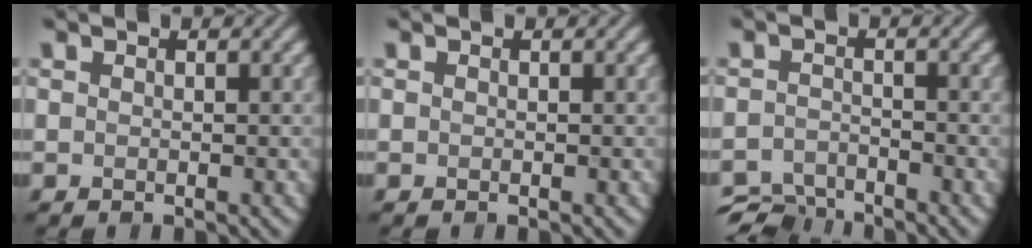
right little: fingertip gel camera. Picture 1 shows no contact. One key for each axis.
{"total": 0.0}
{"total": 4.3, "fx": -4.0, "fy": 1.2, "fz": 1.1, "tx": -0.019, "ty": -0.008, "tz": -0.076}